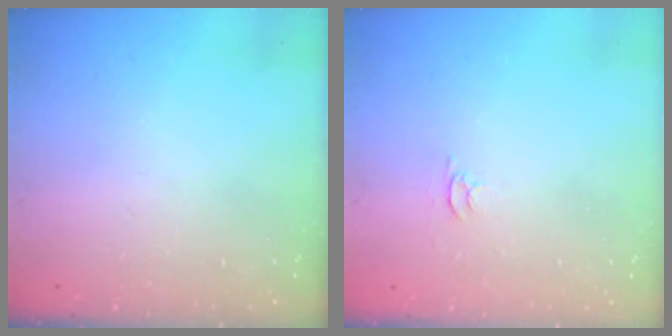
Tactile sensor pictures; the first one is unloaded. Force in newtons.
{"total": 3.4, "press": 3.4, "slide": 0.4}